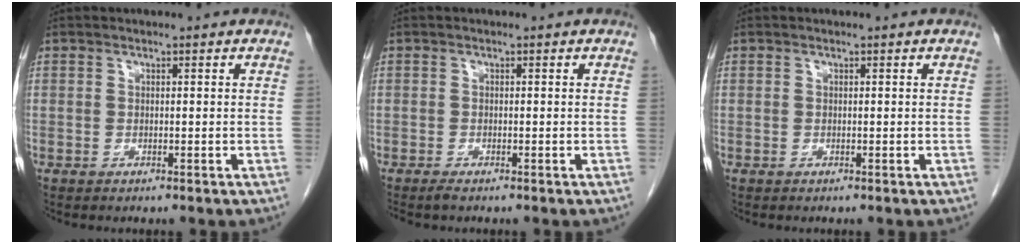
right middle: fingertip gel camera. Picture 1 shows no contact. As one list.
[{"total": 0.8, "force": [-0.6, -0.1, 0.4], "torque": [-0.013, -0.003, -0.013]}, {"total": 0.0}]